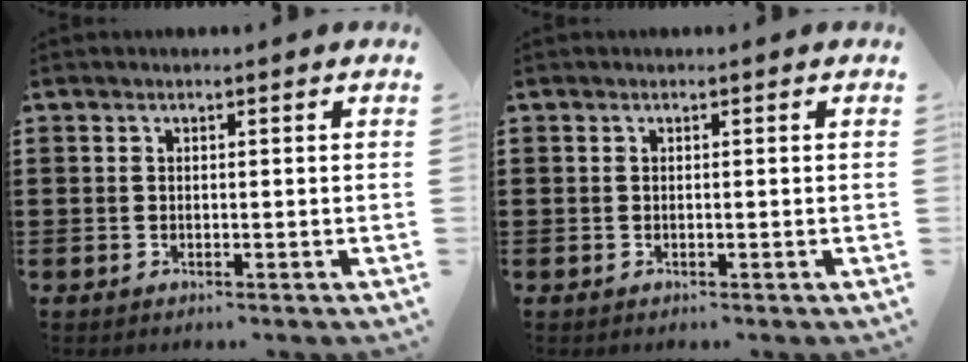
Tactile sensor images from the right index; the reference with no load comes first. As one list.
[{"total": 0.0}]